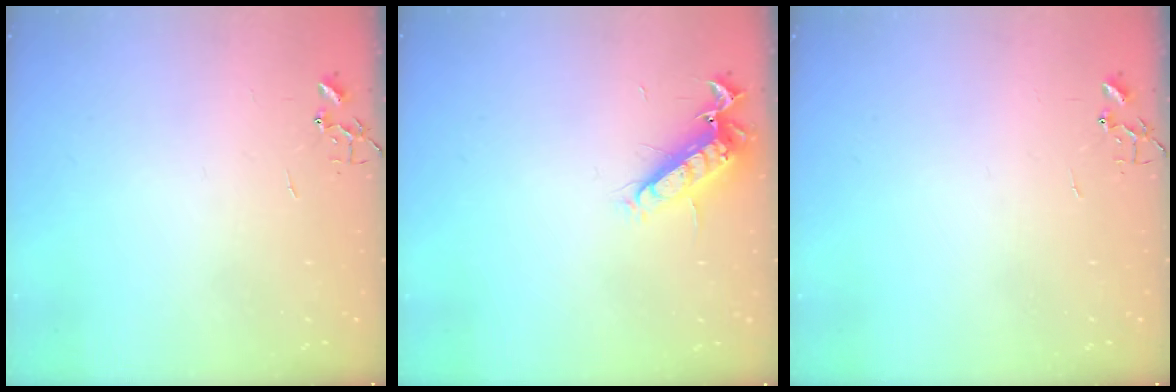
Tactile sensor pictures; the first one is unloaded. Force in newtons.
{"total": 12.7, "press": 12.6, "slide": 1.2}
{"total": 0.0}